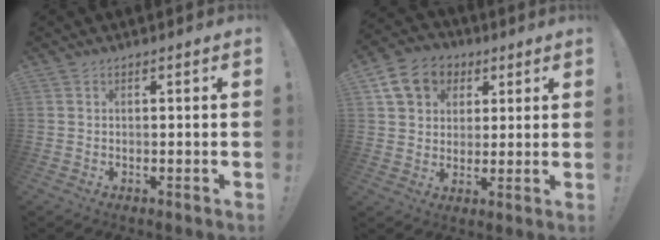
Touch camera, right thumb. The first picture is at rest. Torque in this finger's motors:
{"motor_torque": [-0.32, 0.81, 0.30, -0.19, 0.25]}